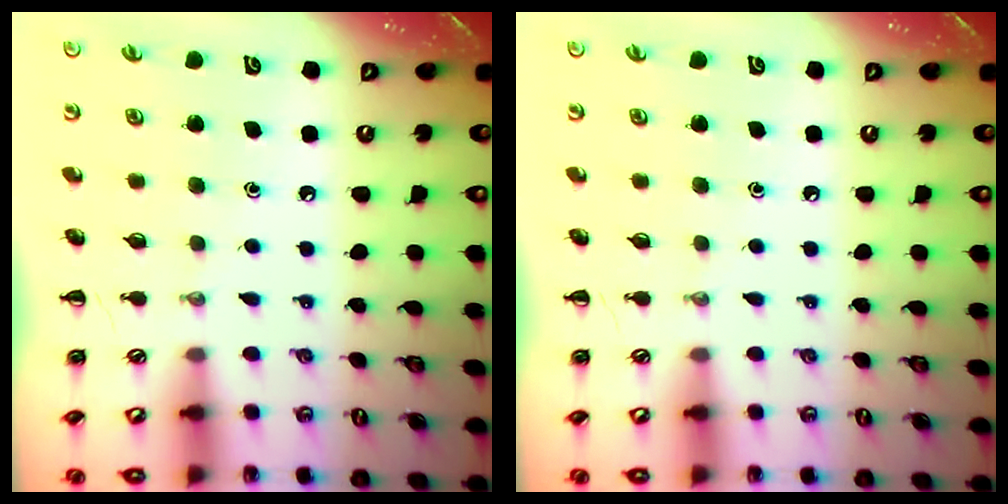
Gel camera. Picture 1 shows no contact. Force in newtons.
{"total": 0.0}